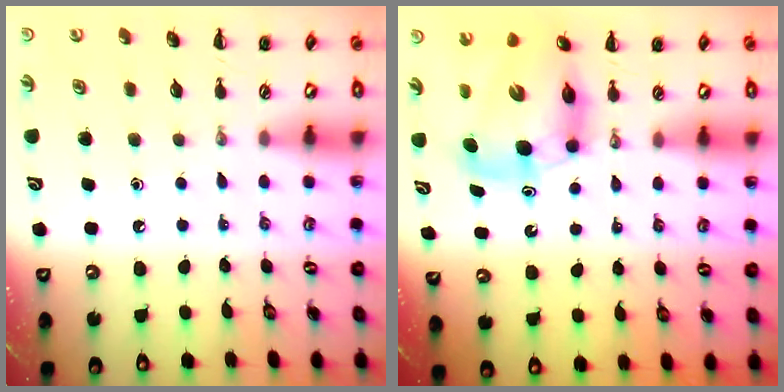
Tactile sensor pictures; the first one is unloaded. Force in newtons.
{"total": 9.0, "press": 8.6, "slide": 2.5}